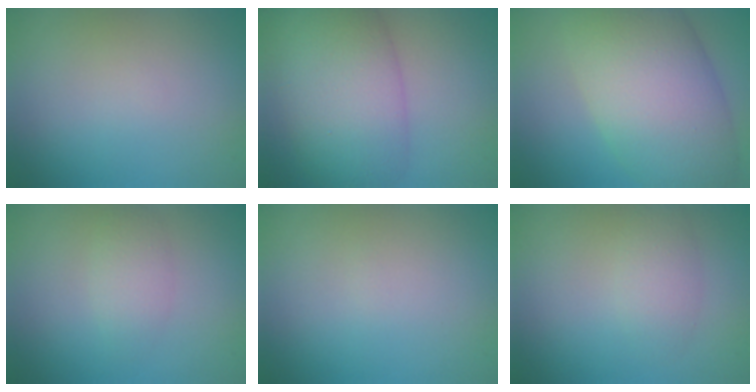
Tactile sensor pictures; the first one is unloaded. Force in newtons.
{"total": 9.1, "press": 9.1, "slide": 0.3}
{"total": 12.6, "press": 12.6, "slide": 0.5}
{"total": 2.0, "press": 2.0, "slide": 0.1}
{"total": 0.0}
{"total": 2.1, "press": 2.1, "slide": 0.1}